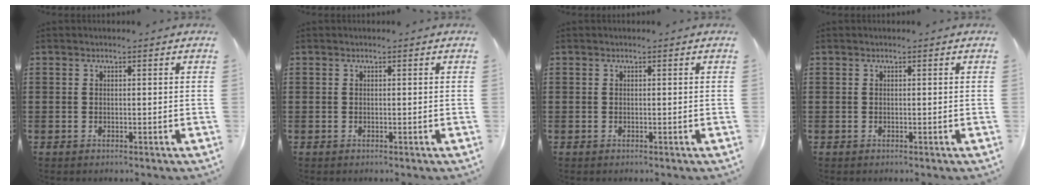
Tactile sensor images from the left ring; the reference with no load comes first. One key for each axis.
{"total": 0.0}
{"total": 0.0}
{"total": 0.0}